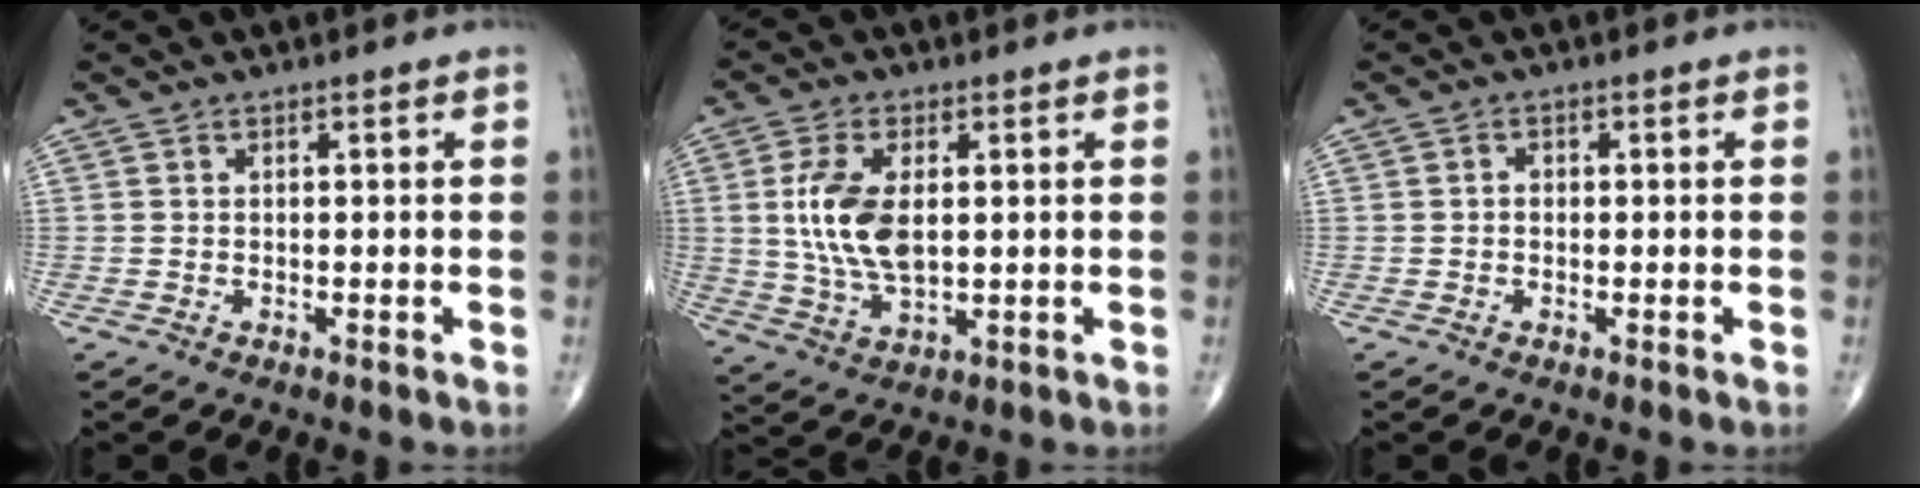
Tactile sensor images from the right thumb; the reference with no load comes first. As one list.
[{"total": 11.2, "force": [1.4, 5.8, 9.4], "torque": [-0.190, -0.009, 0.034]}, {"total": 1.3, "force": [0.0, 1.1, 0.7], "torque": [-0.008, 0.006, -0.001]}]